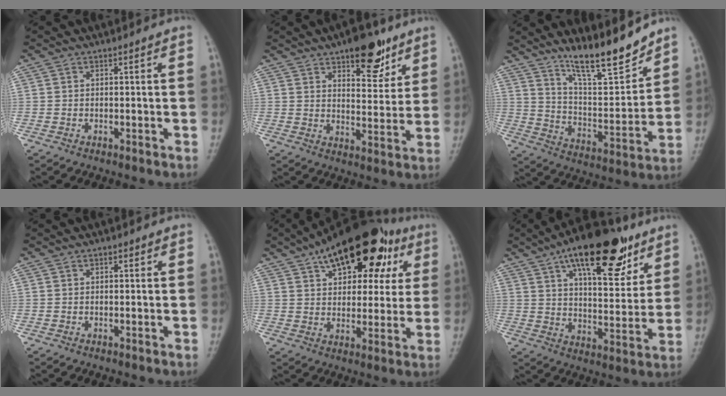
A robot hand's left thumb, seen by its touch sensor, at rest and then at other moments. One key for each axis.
{"total": 11.3, "fx": 6.9, "fy": 5.1, "fz": 7.3, "tx": -0.068, "ty": -0.038, "tz": 0.102}
{"total": 14.1, "fx": 11.4, "fy": 2.9, "fz": 7.8, "tx": -0.103, "ty": -0.080, "tz": 0.198}
{"total": 1.0, "fx": 0.5, "fy": 0.6, "fz": 0.6, "tx": -0.004, "ty": 0.000, "tz": 0.005}
{"total": 22.6, "fx": 10.5, "fy": 11.6, "fz": 16.3, "tx": -0.212, "ty": 0.013, "tz": 0.155}
{"total": 21.7, "fx": 12.1, "fy": 9.1, "fz": 15.5, "tx": -0.201, "ty": -0.034, "tz": 0.189}